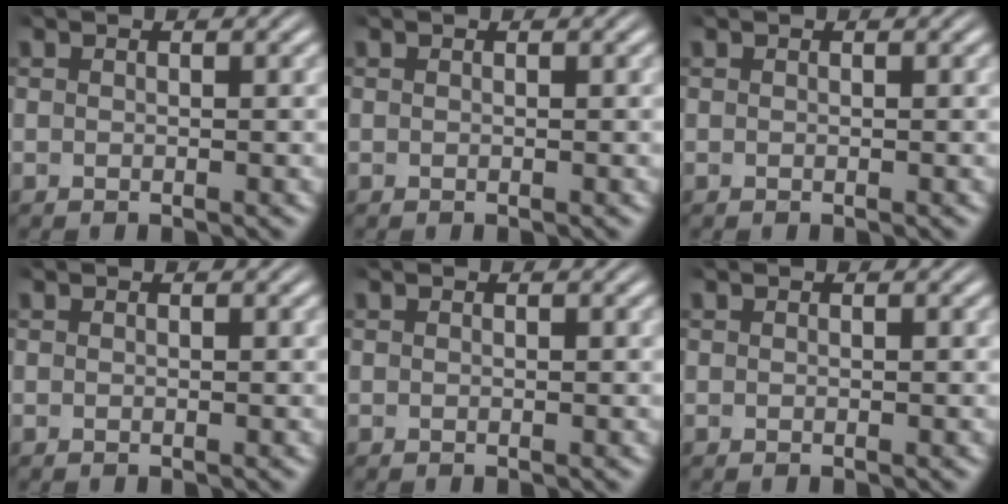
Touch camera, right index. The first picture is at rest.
{"total": 0.0}
{"total": 0.0}
{"total": 0.0}
{"total": 0.0}
{"total": 0.0}